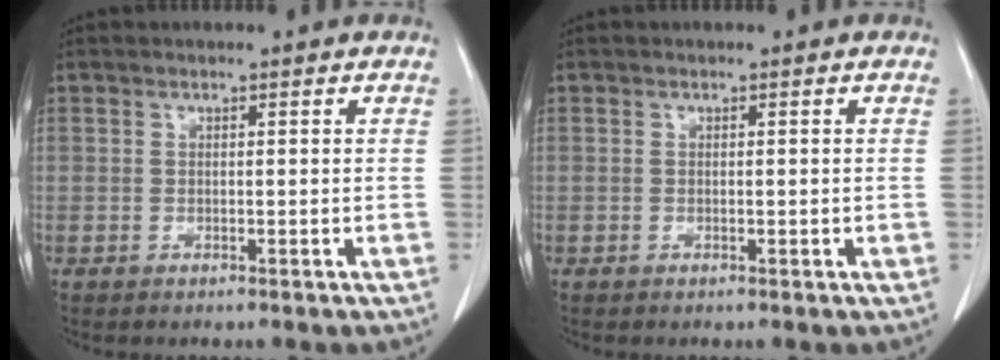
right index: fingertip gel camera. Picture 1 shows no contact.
{"total": 0.0}